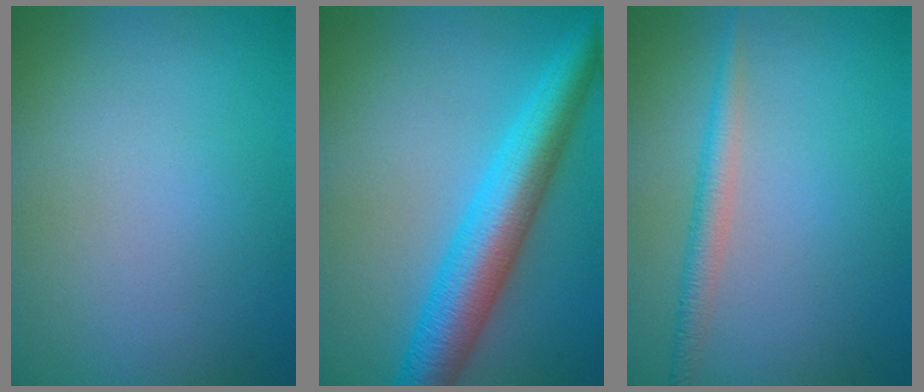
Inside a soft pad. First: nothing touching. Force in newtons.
{"total": 7.5, "press": 7.5, "slide": 0.1}
{"total": 2.2, "press": 2.2, "slide": 0.0}